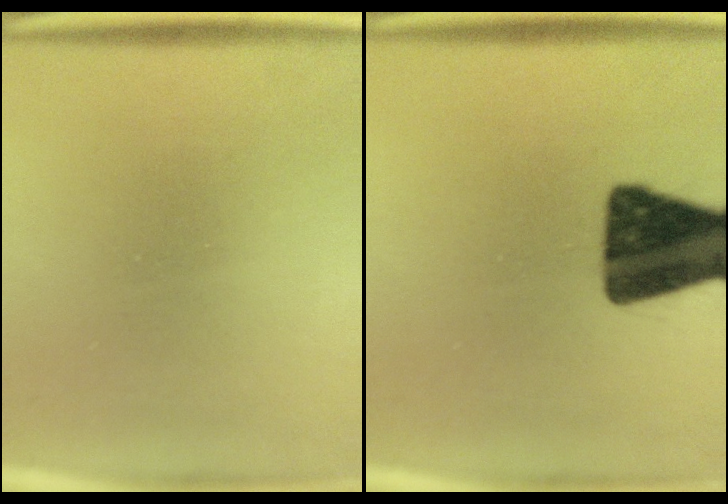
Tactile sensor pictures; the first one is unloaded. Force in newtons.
{"total": 17.2}